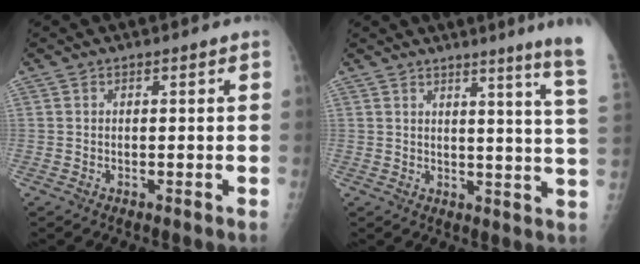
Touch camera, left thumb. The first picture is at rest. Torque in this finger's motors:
{"motor_torque": [2.53, 2.48, 0.37, -0.37, 0.04]}